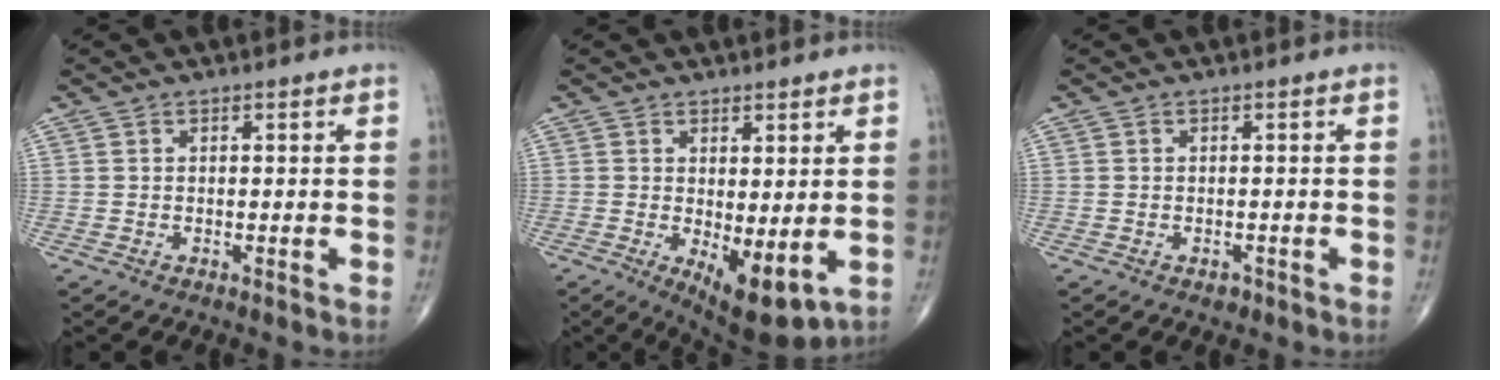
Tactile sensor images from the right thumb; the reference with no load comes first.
{"total": 8.6, "force": [-1.4, 3.4, 7.8], "torque": [-0.113, -0.024, -0.009]}
{"total": 1.2, "force": [-0.7, 0.8, 0.6], "torque": [-0.006, 0.001, -0.009]}